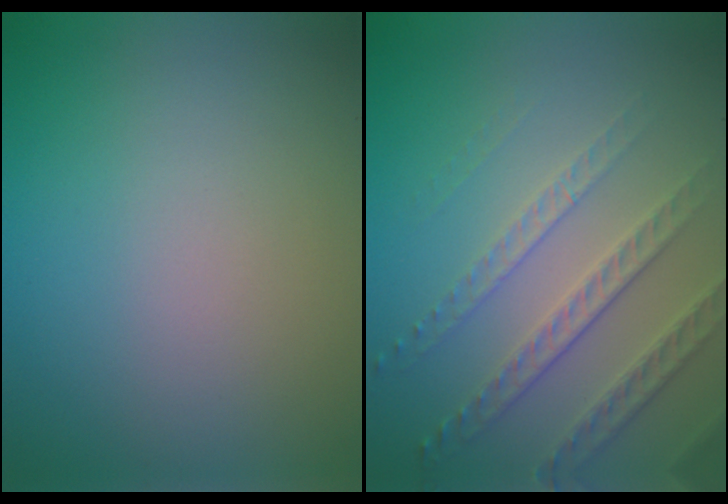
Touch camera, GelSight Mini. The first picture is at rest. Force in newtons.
{"total": 3.5, "press": 3.1, "slide": 1.6}